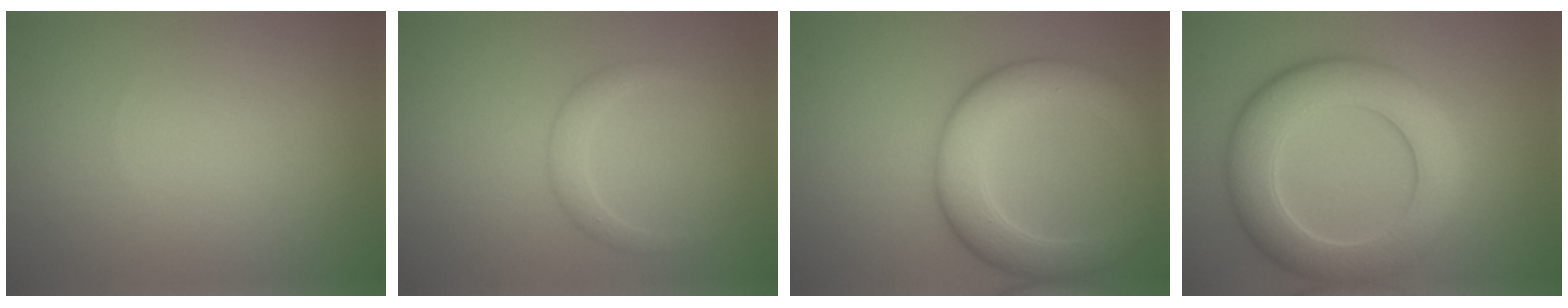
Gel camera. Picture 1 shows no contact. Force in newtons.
{"total": 1.7, "press": 1.7, "slide": 0.1}
{"total": 7.0, "press": 6.9, "slide": 0.3}
{"total": 8.2, "press": 8.2, "slide": 0.2}